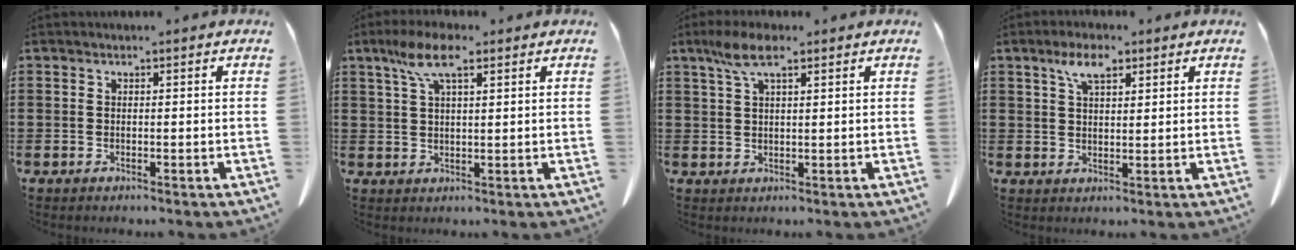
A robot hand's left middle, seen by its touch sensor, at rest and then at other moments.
{"total": 7.0, "force": [3.7, 1.9, 5.6], "torque": [-0.117, 0.010, 0.065]}
{"total": 5.7, "force": [3.0, 1.6, 4.6], "torque": [-0.096, 0.007, 0.053]}
{"total": 5.0, "force": [2.8, 1.8, 3.7], "torque": [-0.081, 0.008, 0.050]}